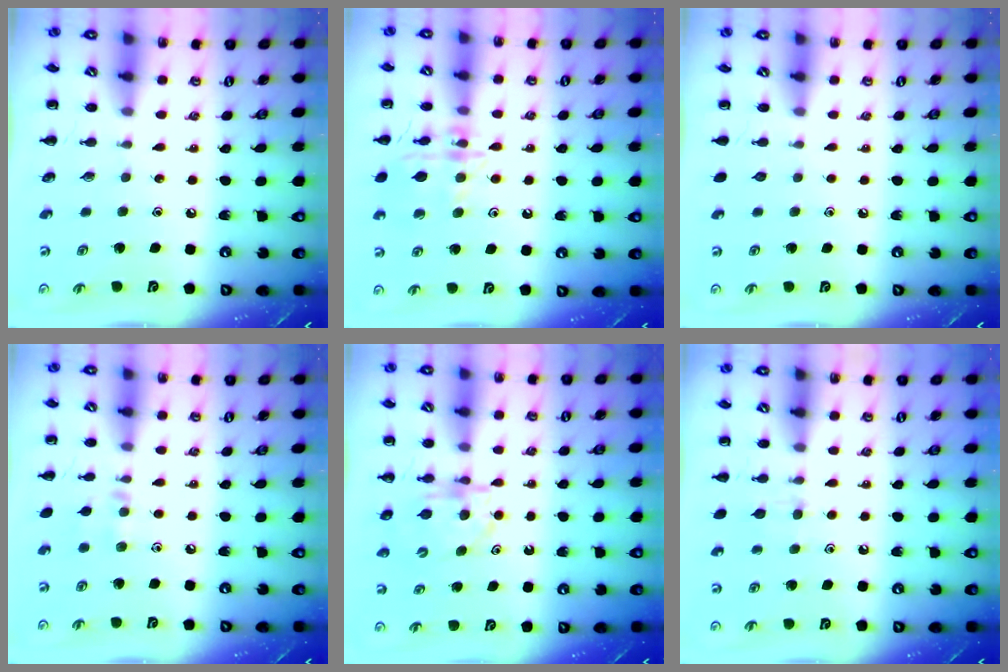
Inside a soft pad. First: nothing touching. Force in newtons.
{"total": 13.6, "press": 13.6, "slide": 0.6}
{"total": 0.0}
{"total": 7.3, "press": 7.0, "slide": 1.8}
{"total": 5.8, "press": 5.8, "slide": 0.5}
{"total": 5.9, "press": 5.6, "slide": 1.7}